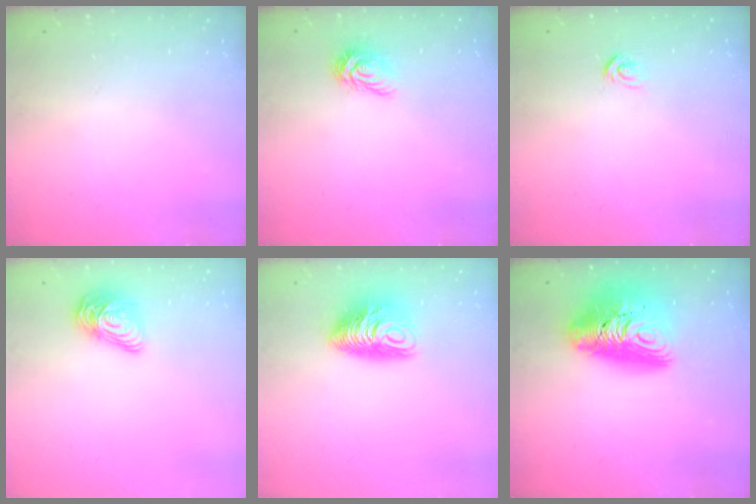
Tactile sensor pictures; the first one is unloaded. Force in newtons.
{"total": 5.7, "press": 5.7, "slide": 0.2}
{"total": 2.6, "press": 2.6, "slide": 0.2}
{"total": 11.6, "press": 11.5, "slide": 0.5}
{"total": 10.0, "press": 10.0, "slide": 0.6}
{"total": 17.9, "press": 17.8, "slide": 1.8}